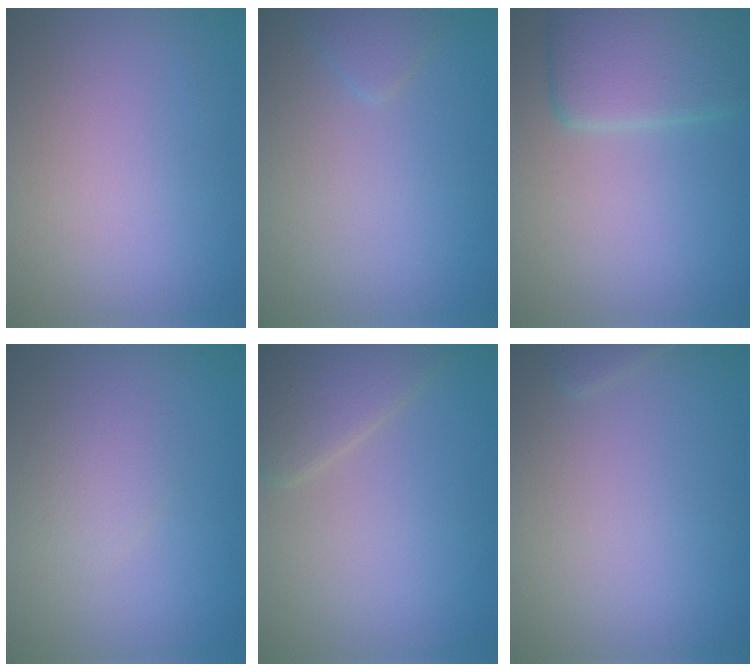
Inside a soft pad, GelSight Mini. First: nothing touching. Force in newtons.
{"total": 1.1, "press": 1.1, "slide": 0.1}
{"total": 5.2, "press": 5.2, "slide": 0.4}
{"total": 1.6, "press": 1.6, "slide": 0.1}
{"total": 3.3, "press": 3.3, "slide": 0.3}
{"total": 0.6, "press": 0.6, "slide": 0.1}